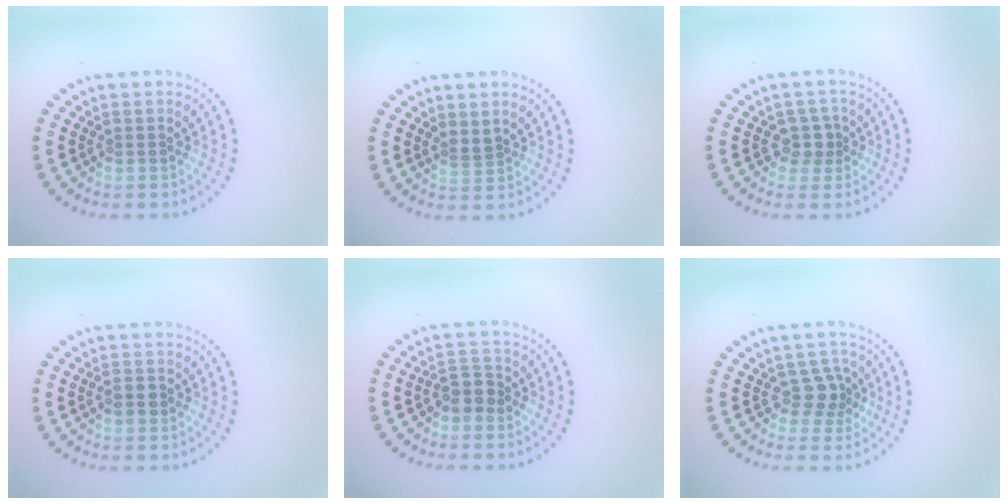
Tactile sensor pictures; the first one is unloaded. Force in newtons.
{"total": 1.0, "press": 0.7, "slide": 0.7}
{"total": 1.9, "press": 1.6, "slide": 1.0}
{"total": 1.2, "press": 1.2, "slide": 0.2}
{"total": 2.0, "press": 1.8, "slide": 0.9}
{"total": 2.0, "press": 1.6, "slide": 1.3}